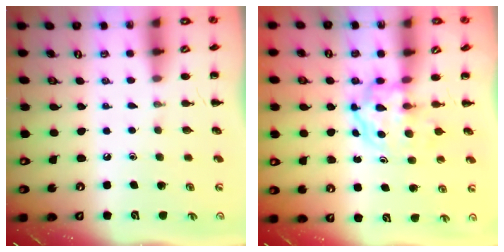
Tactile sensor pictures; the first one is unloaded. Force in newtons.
{"total": 3.9, "press": 3.9, "slide": 0.5}